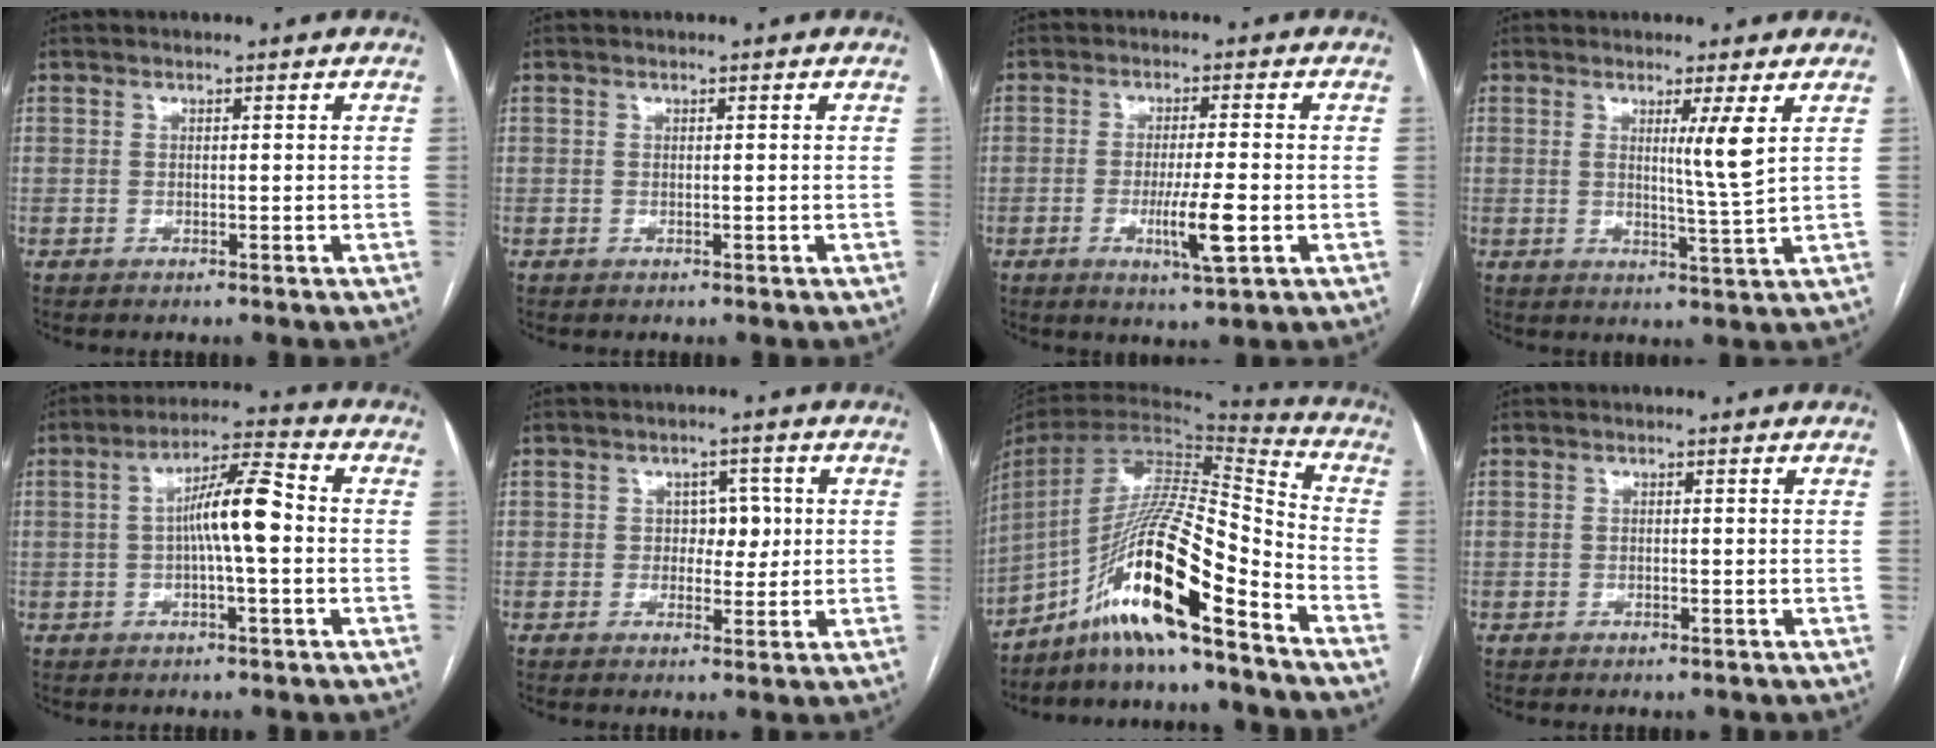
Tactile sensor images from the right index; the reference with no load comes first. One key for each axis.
{"total": 0.0}
{"total": 5.7, "fx": -1.6, "fy": 0.3, "fz": 5.4, "tx": -0.098, "ty": -0.011, "tz": -0.024}
{"total": 4.8, "fx": 1.7, "fy": -1.3, "fz": 4.3, "tx": -0.074, "ty": -0.018, "tz": 0.030}
{"total": 8.5, "fx": -0.3, "fy": 1.0, "fz": 8.5, "tx": -0.150, "ty": 0.022, "tz": -0.010}
{"total": 3.8, "fx": 0.3, "fy": 2.7, "fz": 2.7, "tx": -0.027, "ty": 0.011, "tz": 0.006}
{"total": 18.4, "fx": -11.8, "fy": 1.0, "fz": 14.1, "tx": -0.279, "ty": 0.003, "tz": -0.217}
{"total": 0.7, "fx": -0.5, "fy": 0.2, "fz": 0.4, "tx": -0.008, "ty": -0.002, "tz": -0.004}